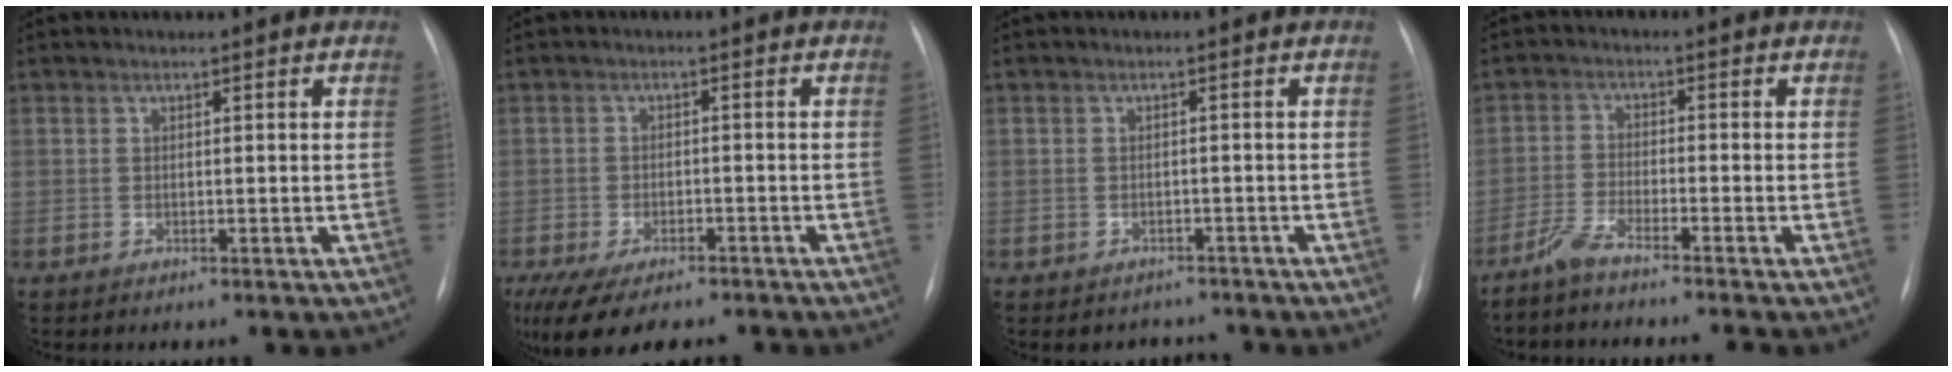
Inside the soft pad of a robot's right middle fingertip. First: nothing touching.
{"total": 11.6, "force": [-8.9, 4.4, 6.1], "torque": [-0.116, -0.007, -0.126]}
{"total": 2.5, "force": [-2.1, 1.4, -0.3], "torque": [-0.003, 0.011, -0.027]}
{"total": 4.3, "force": [-3.8, -0.7, 2.0], "torque": [-0.050, -0.015, -0.079]}